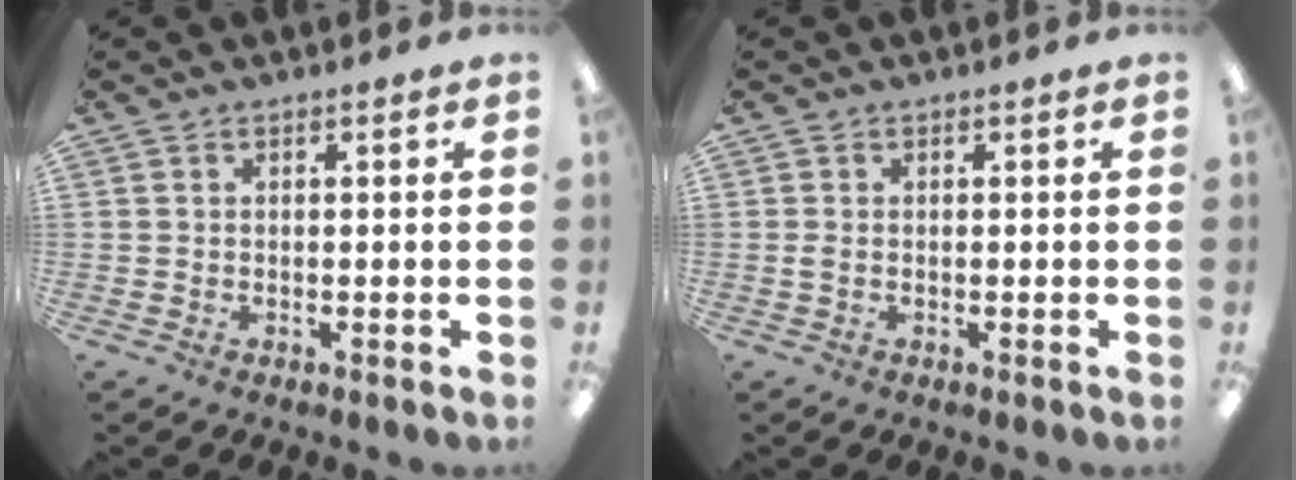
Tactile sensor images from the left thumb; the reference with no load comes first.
{"total": 1.1, "force": [0.0, 0.6, 0.9], "torque": [-0.019, 0.002, -0.001]}